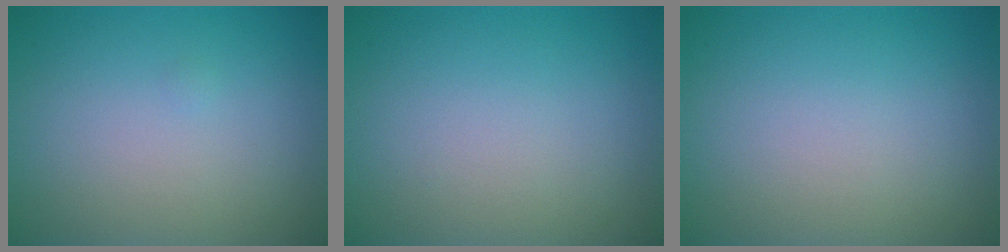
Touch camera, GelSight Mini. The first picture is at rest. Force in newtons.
{"total": 0.0}
{"total": 0.0}